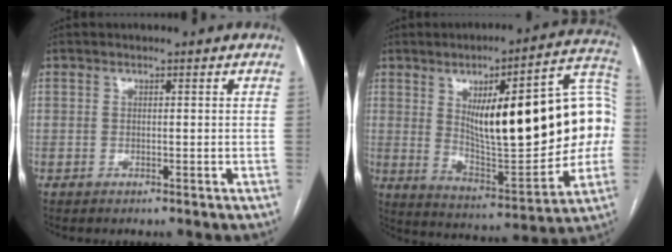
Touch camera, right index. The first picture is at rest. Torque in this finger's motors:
{"motor_torque": [2.14, 0.00, 1.05, 0.21]}